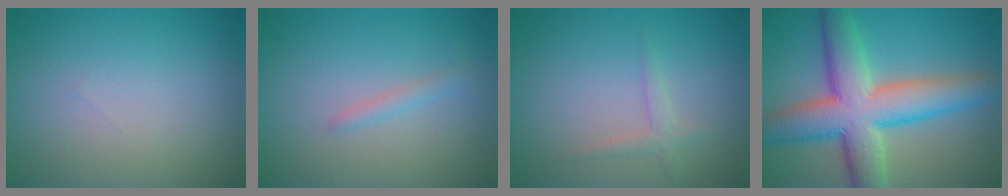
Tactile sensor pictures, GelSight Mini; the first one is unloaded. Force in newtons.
{"total": 1.1, "press": 1.1, "slide": 0.1}
{"total": 1.4, "press": 1.4, "slide": 0.0}
{"total": 10.2, "press": 10.2, "slide": 0.3}